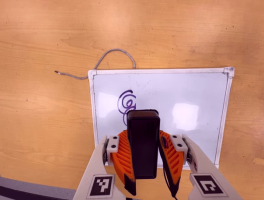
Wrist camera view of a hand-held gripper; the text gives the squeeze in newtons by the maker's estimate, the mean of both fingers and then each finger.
{"total": 7.1, "left": 6.3, "right": 7.9}